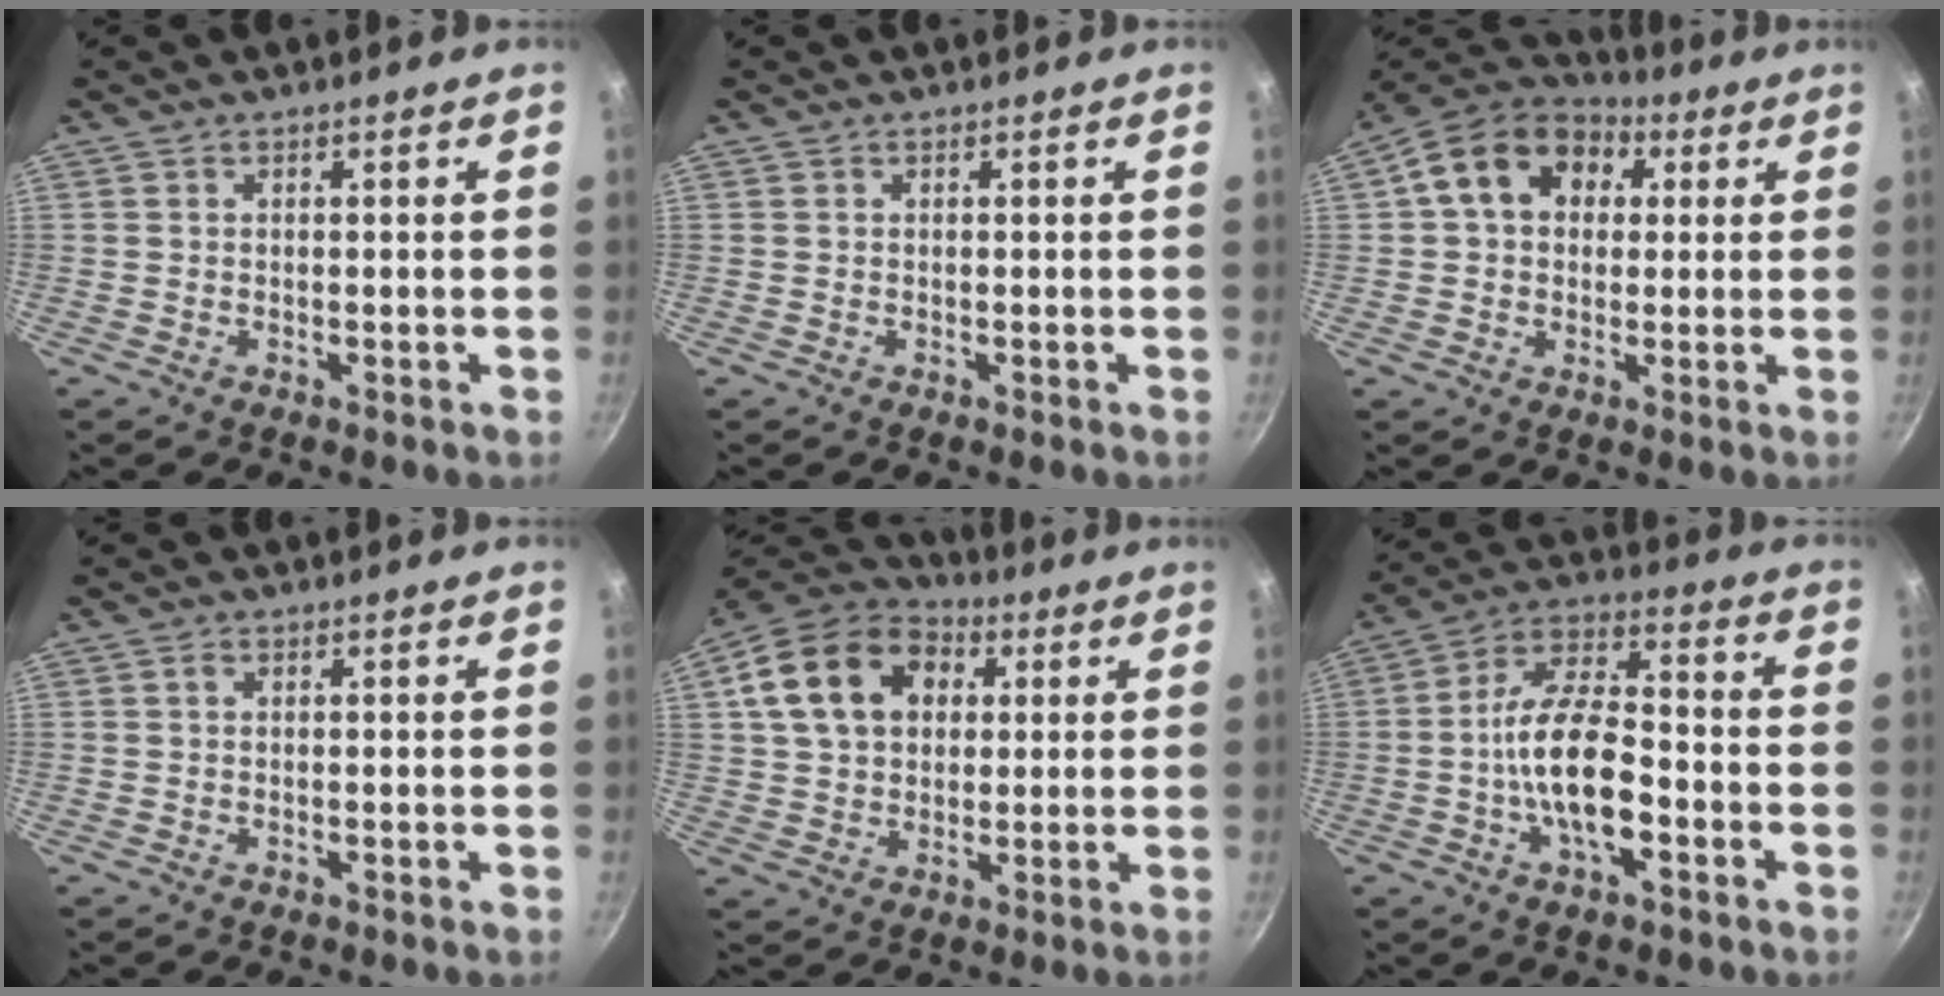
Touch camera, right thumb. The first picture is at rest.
{"total": 0.0}
{"total": 14.9, "force": [3.9, 11.4, 8.7], "torque": [-0.125, 0.026, 0.045]}
{"total": 0.9, "force": [0.3, 0.7, 0.6], "torque": [-0.009, 0.005, 0.003]}
{"total": 17.6, "force": [4.9, 13.0, 10.9], "torque": [-0.177, 0.022, 0.071]}
{"total": 14.2, "force": [-3.7, 6.6, 12.0], "torque": [-0.202, 0.040, -0.078]}